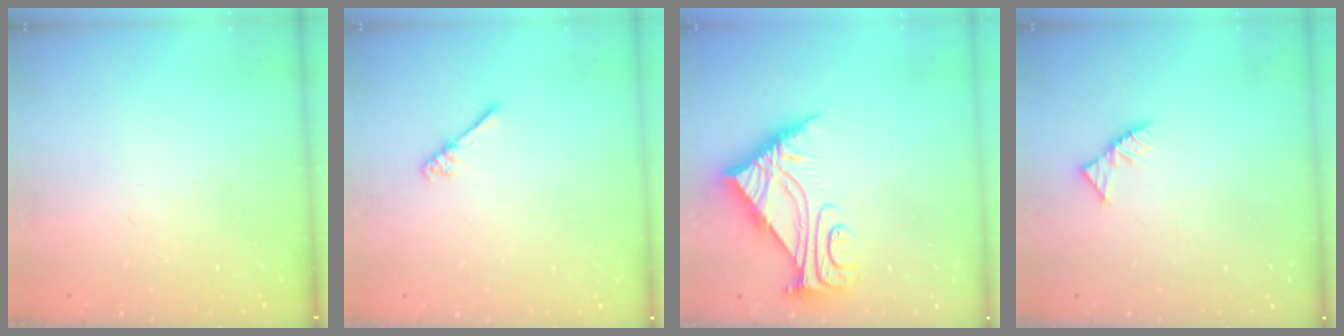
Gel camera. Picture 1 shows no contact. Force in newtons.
{"total": 2.9, "press": 2.9, "slide": 0.4}
{"total": 7.1, "press": 7.0, "slide": 0.7}
{"total": 4.4, "press": 4.3, "slide": 0.7}